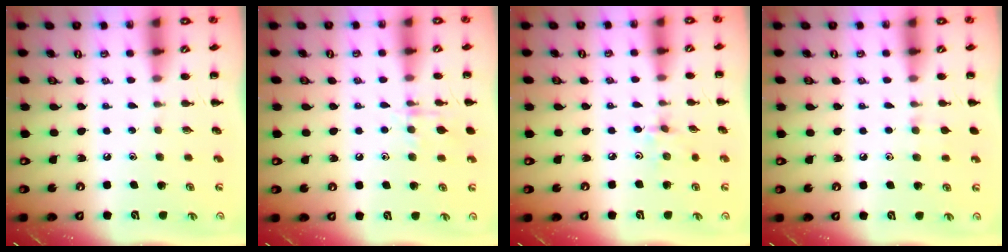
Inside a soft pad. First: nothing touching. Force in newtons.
{"total": 8.6, "press": 8.5, "slide": 1.3}
{"total": 3.0, "press": 2.8, "slide": 0.9}
{"total": 5.5, "press": 5.1, "slide": 2.0}